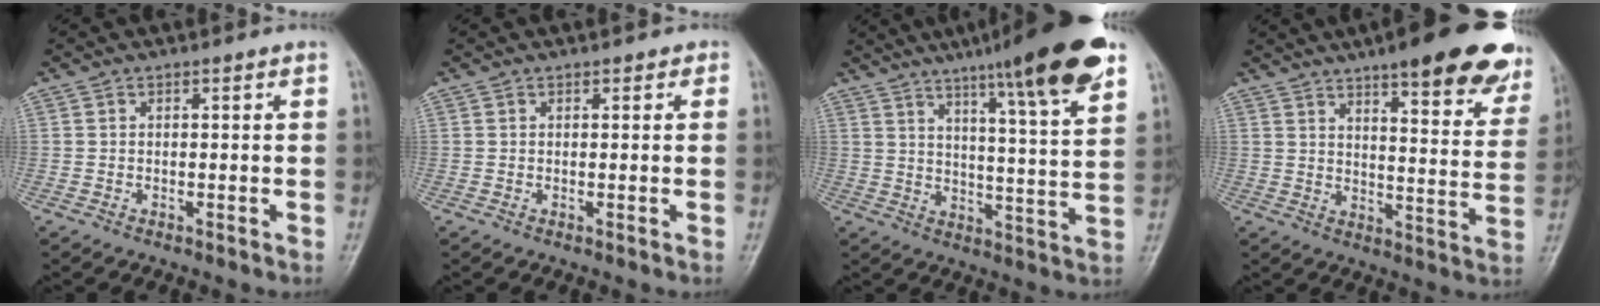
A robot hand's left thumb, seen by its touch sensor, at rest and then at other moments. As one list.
[{"total": 1.0, "force": [0.5, 0.8, 0.4], "torque": [0.010, 0.000, 0.001]}, {"total": 18.7, "force": [12.0, 1.8, 14.2], "torque": [-0.190, -0.049, 0.169]}, {"total": 22.5, "force": [15.8, 6.0, 14.9], "torque": [-0.154, -0.059, 0.196]}]